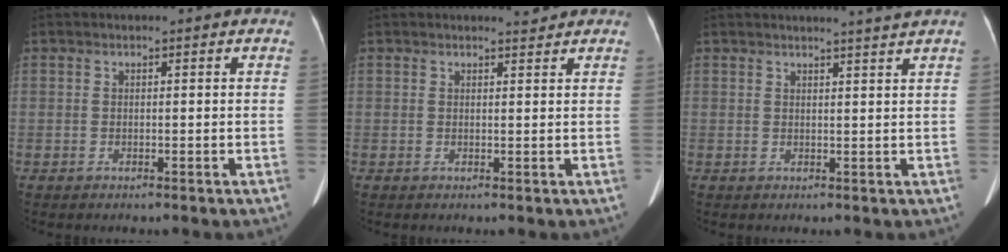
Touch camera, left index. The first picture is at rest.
{"total": 1.2, "force": [1.2, 0.0, 0.0], "torque": [-0.006, -0.009, 0.019]}
{"total": 3.8, "force": [3.3, -1.3, 1.3], "torque": [-0.018, -0.006, 0.037]}